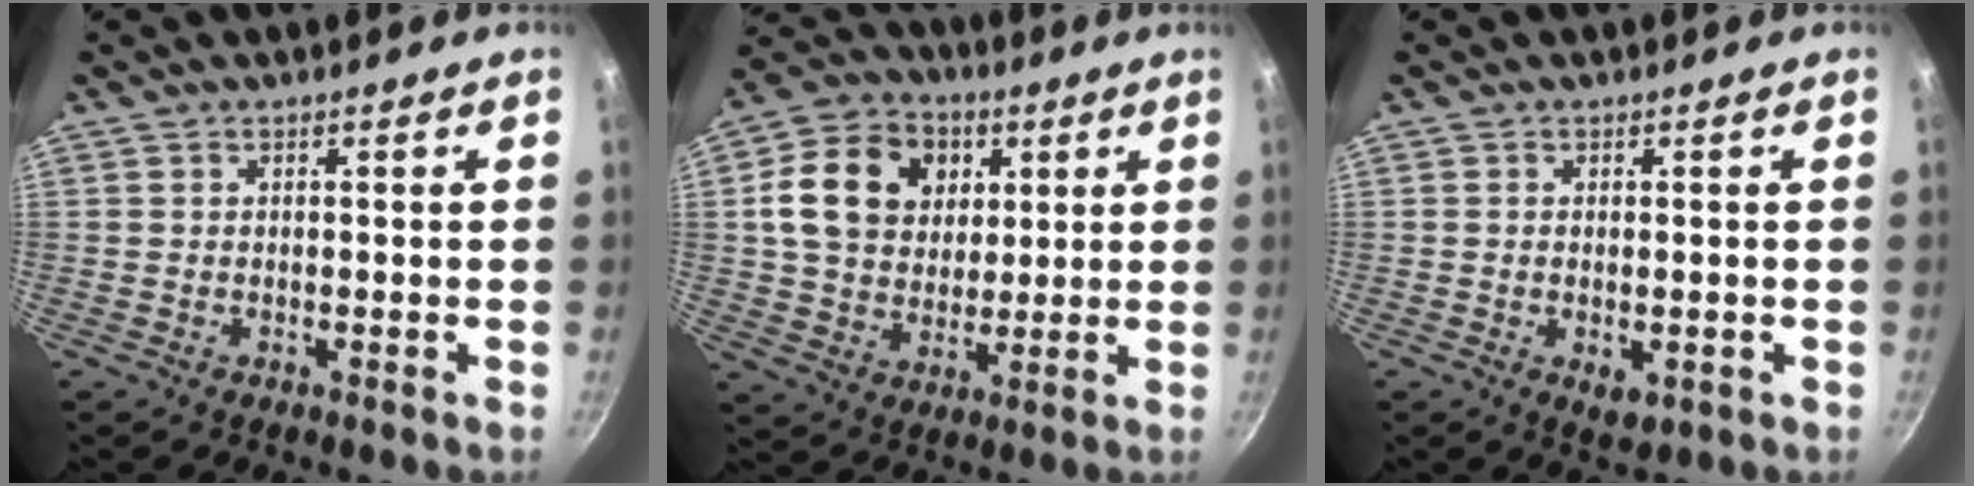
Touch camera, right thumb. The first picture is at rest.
{"total": 15.7, "force": [4.2, 12.4, 8.6], "torque": [-0.128, 0.001, 0.066]}
{"total": 3.3, "force": [-0.7, 1.8, 2.7], "torque": [-0.041, -0.011, -0.008]}